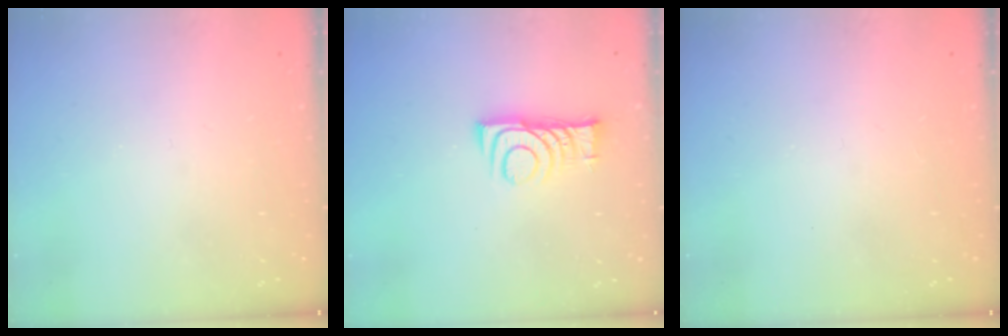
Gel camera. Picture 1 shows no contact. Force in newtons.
{"total": 8.8, "press": 8.8, "slide": 0.3}
{"total": 3.4, "press": 3.4, "slide": 0.4}